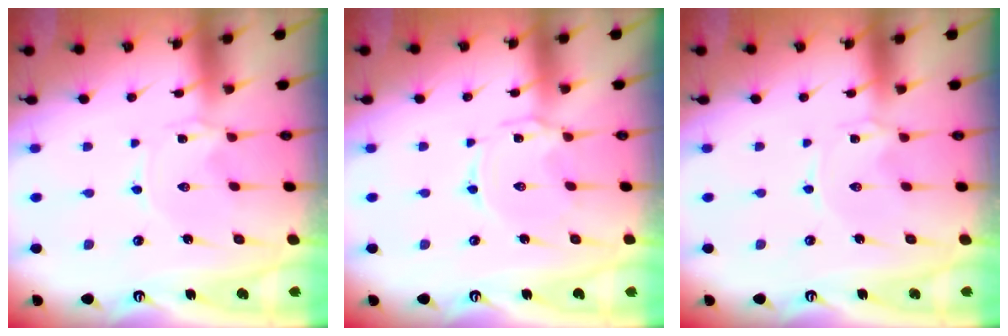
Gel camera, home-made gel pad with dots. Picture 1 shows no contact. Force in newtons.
{"total": 1.8, "press": 1.7, "slide": 0.4}
{"total": 0.0}